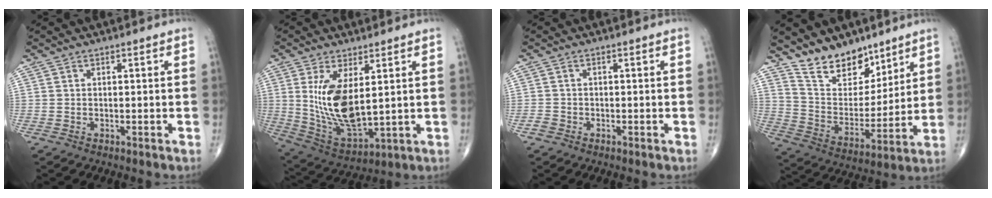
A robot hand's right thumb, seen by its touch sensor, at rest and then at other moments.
{"total": 13.6, "force": [2.7, 6.0, 11.9], "torque": [-0.225, -0.026, 0.074]}
{"total": 1.3, "force": [-0.8, 1.0, 0.3], "torque": [-0.004, 0.002, -0.019]}
{"total": 13.6, "force": [10.6, 6.9, 5.1], "torque": [-0.047, -0.080, 0.202]}